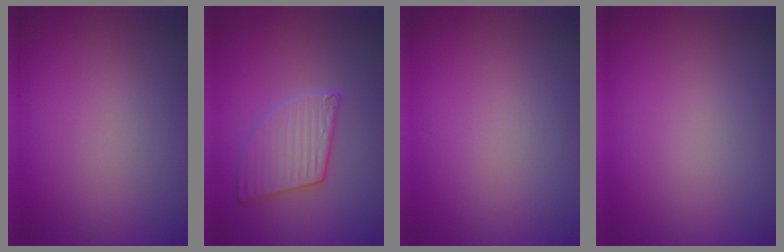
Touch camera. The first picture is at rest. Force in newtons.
{"total": 3.4, "press": 3.3, "slide": 0.7}
{"total": 0.0}
{"total": 0.0}